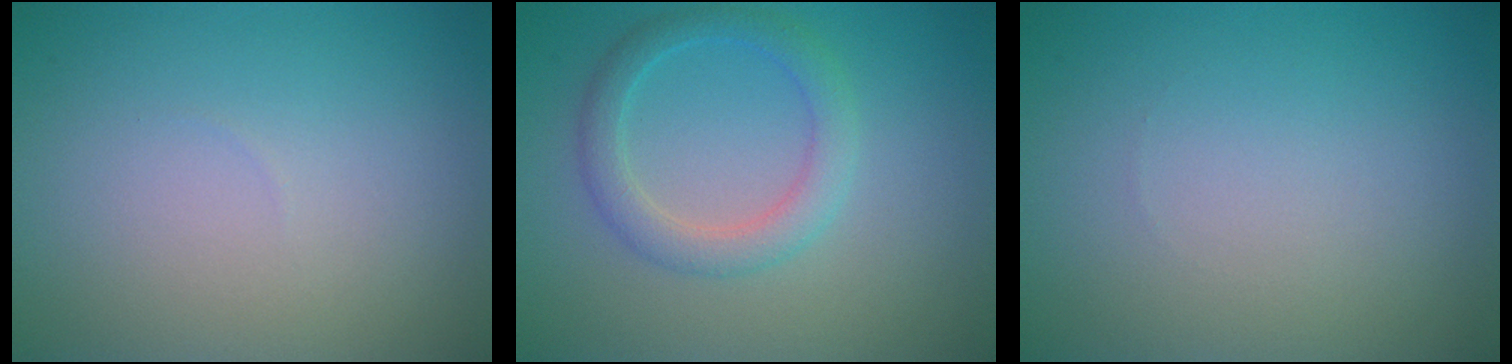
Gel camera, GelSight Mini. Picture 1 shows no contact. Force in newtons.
{"total": 3.0, "press": 3.0, "slide": 0.1}
{"total": 0.0}